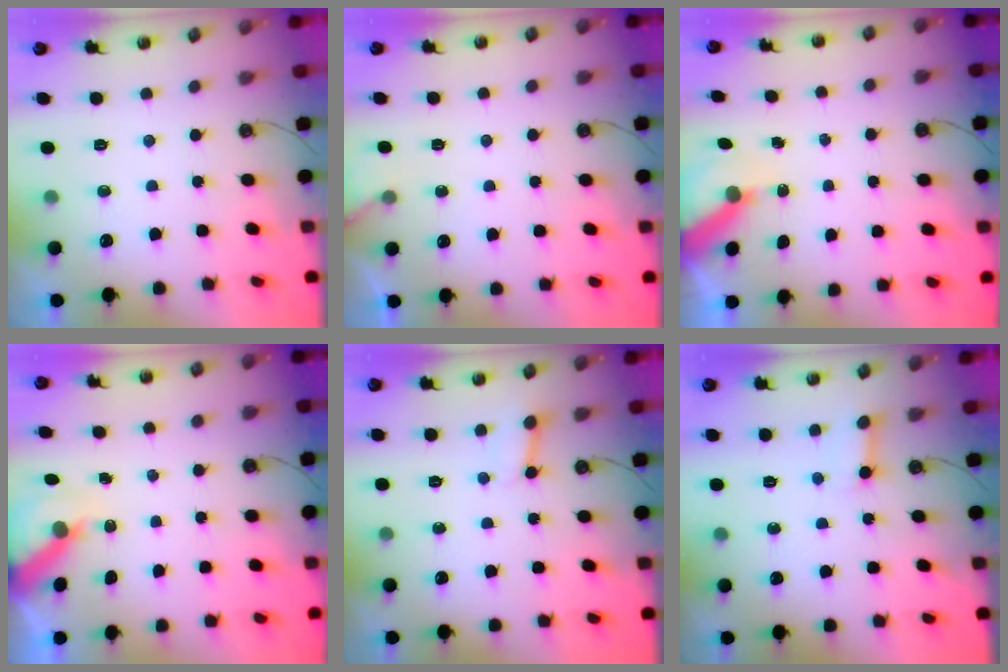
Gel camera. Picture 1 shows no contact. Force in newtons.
{"total": 4.2, "press": 4.2, "slide": 0.3}
{"total": 6.1, "press": 6.1, "slide": 0.5}
{"total": 6.0, "press": 6.0, "slide": 0.7}
{"total": 2.9, "press": 2.9, "slide": 0.4}
{"total": 3.9, "press": 3.9, "slide": 0.5}